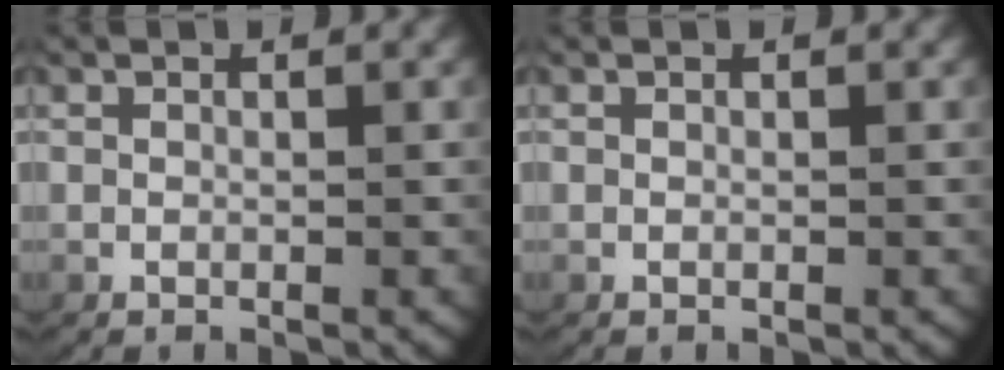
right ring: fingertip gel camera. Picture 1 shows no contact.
{"total": 0.0}